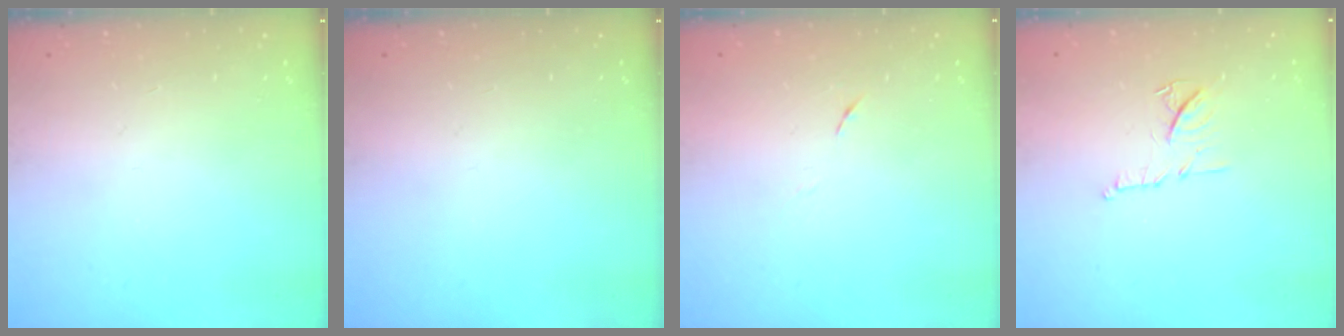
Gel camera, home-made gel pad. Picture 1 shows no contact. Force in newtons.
{"total": 0.0}
{"total": 3.9, "press": 3.5, "slide": 1.6}
{"total": 9.1, "press": 9.1, "slide": 0.2}